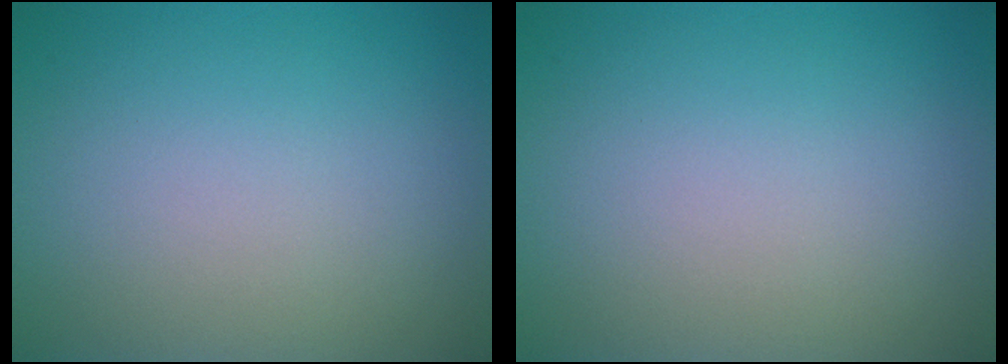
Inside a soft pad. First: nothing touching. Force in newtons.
{"total": 0.0}